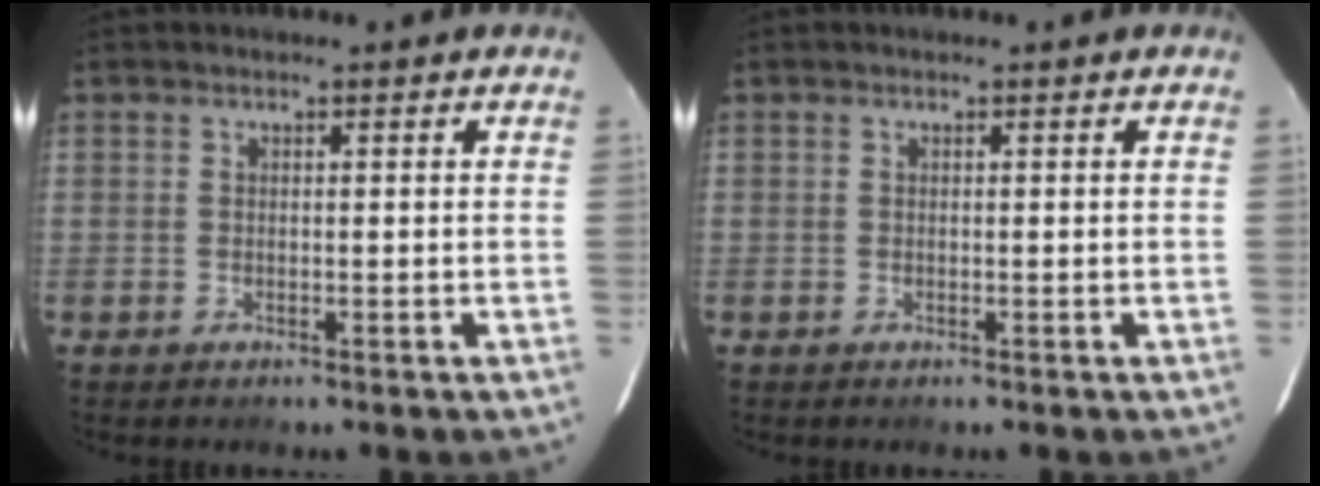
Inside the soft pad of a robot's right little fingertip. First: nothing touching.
{"total": 0.0}